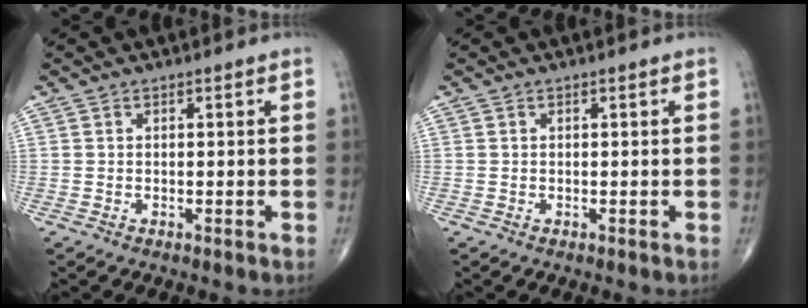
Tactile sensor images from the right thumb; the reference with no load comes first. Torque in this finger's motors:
{"motor_torque": [0.03, 0.01, -0.03, -0.02, 0.01]}